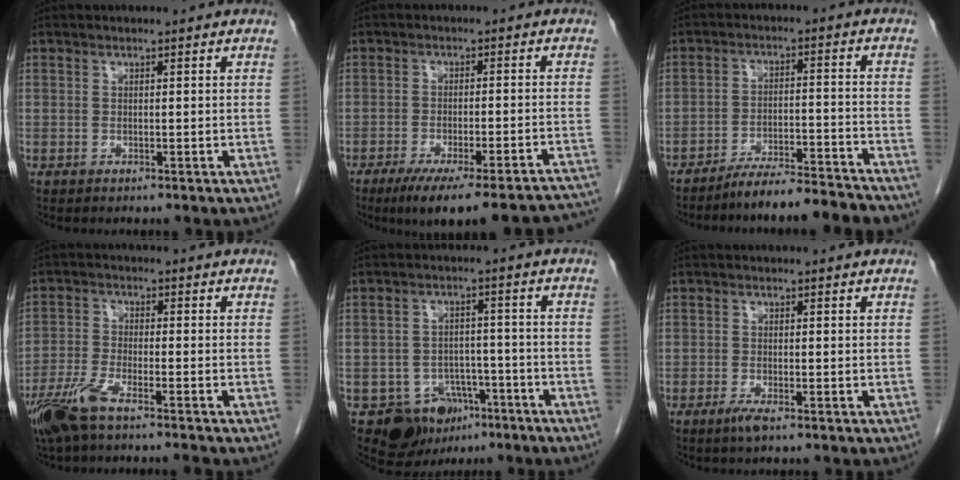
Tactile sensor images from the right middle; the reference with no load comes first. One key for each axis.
{"total": 19.9, "fx": -17.6, "fy": 1.6, "fz": 9.1, "tx": -0.064, "ty": -0.005, "tz": -0.224}
{"total": 12.1, "fx": -11.1, "fy": 0.6, "fz": 4.6, "tx": -0.052, "ty": 0.010, "tz": -0.167}
{"total": 7.6, "fx": -5.7, "fy": 0.5, "fz": 5.0, "tx": -0.101, "ty": -0.019, "tz": -0.110}
{"total": 7.7, "fx": -4.6, "fy": 5.9, "fz": 1.9, "tx": -0.022, "ty": 0.010, "tz": -0.063}
{"total": 1.7, "fx": -1.1, "fy": 0.0, "fz": 1.3, "tx": -0.029, "ty": -0.005, "tz": -0.023}